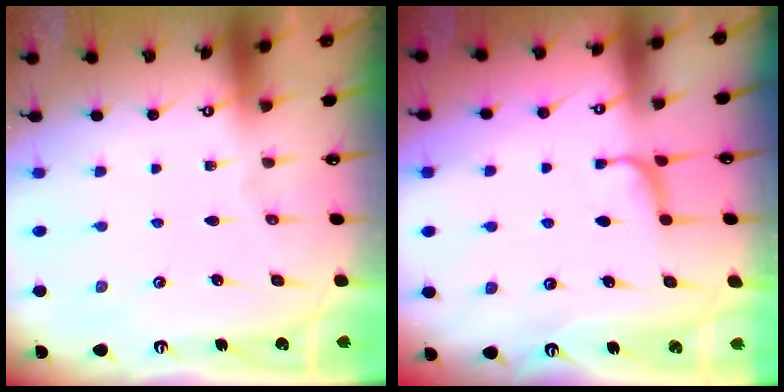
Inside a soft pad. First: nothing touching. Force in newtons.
{"total": 2.0, "press": 1.9, "slide": 0.4}